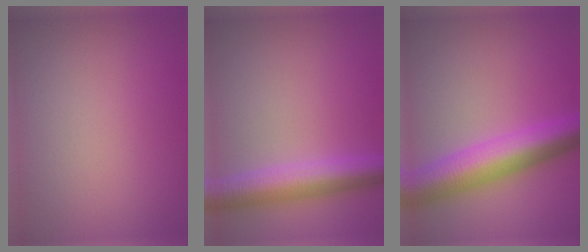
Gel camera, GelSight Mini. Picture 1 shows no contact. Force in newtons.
{"total": 5.6, "press": 5.6, "slide": 0.2}
{"total": 7.6, "press": 7.6, "slide": 0.2}